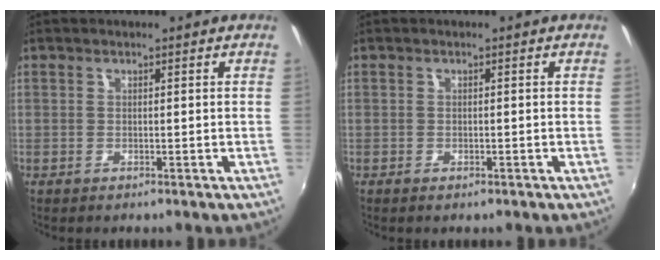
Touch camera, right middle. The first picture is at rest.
{"total": 0.9, "force": [-0.7, 0.4, 0.5], "torque": [-0.009, -0.002, -0.011]}